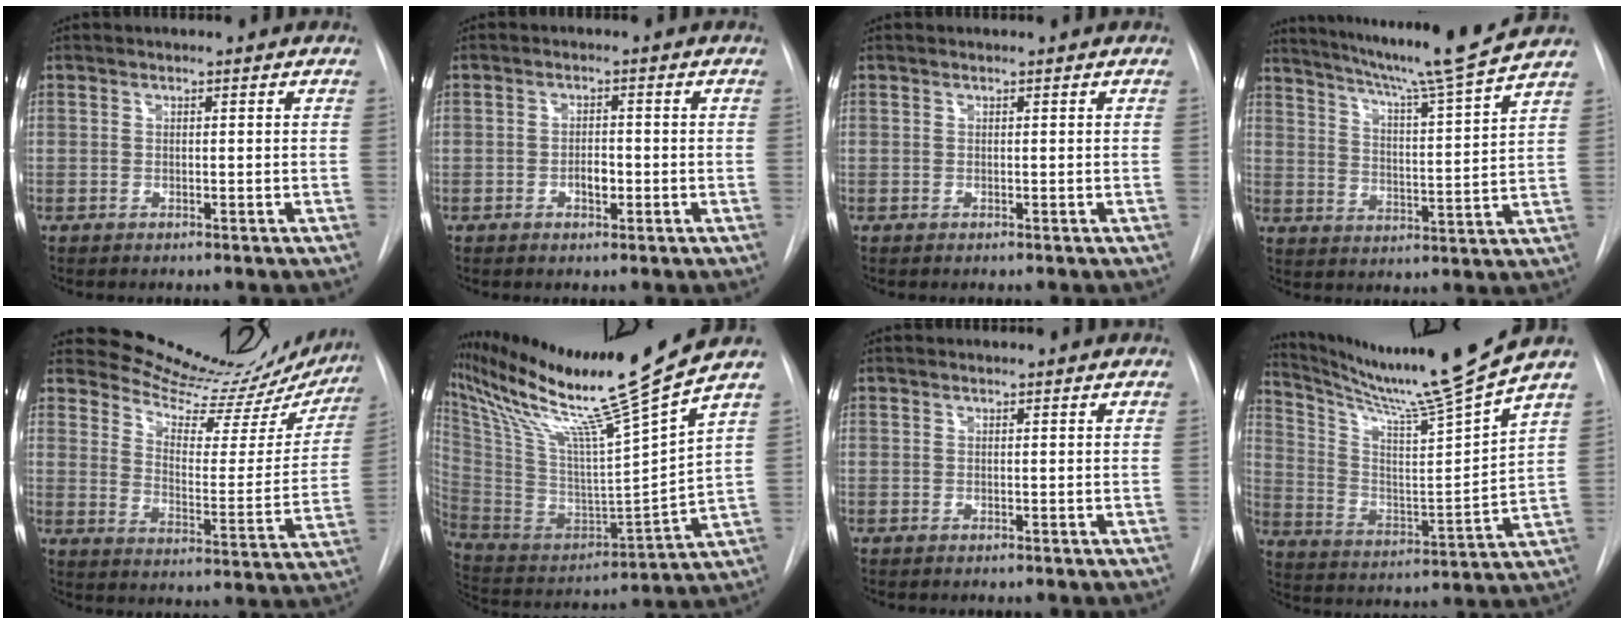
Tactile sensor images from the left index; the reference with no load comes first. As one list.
[{"total": 2.2, "force": [-0.8, 1.1, 1.8], "torque": [-0.027, 0.004, -0.012]}, {"total": 0.0}, {"total": 20.2, "force": [17.7, -1.7, 9.5], "torque": [-0.162, -0.035, 0.267]}, {"total": 19.5, "force": [18.9, 3.6, 3.2], "torque": [-0.038, -0.081, 0.231]}, {"total": 23.7, "force": [18.6, -3.0, 14.4], "torque": [-0.260, -0.051, 0.325]}, {"total": 0.0}, {"total": 16.5, "force": [14.4, -3.2, 7.2], "torque": [-0.132, -0.052, 0.239]}]